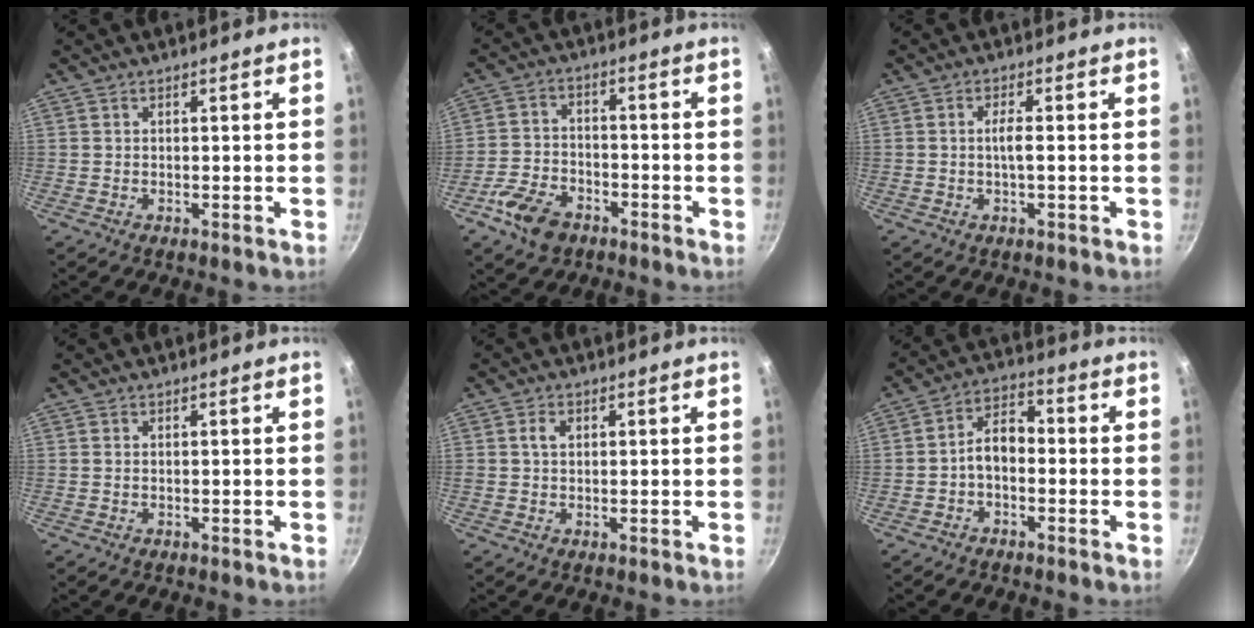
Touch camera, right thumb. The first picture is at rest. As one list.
[{"total": 9.8, "force": [-5.9, 5.8, 5.3], "torque": [-0.093, 0.036, -0.120]}, {"total": 2.4, "force": [-0.3, 0.5, 2.3], "torque": [-0.050, 0.006, -0.009]}, {"total": 0.0}, {"total": 2.2, "force": [0.6, 1.6, 1.4], "torque": [-0.017, 0.003, 0.010]}, {"total": 6.4, "force": [-1.5, 4.0, 4.7], "torque": [-0.066, 0.032, -0.037]}]